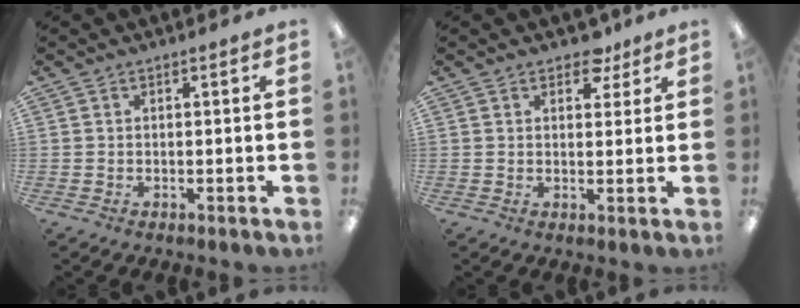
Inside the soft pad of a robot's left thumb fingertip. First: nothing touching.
{"total": 4.7, "force": [3.4, 2.6, 2.0], "torque": [-0.007, -0.016, 0.054]}